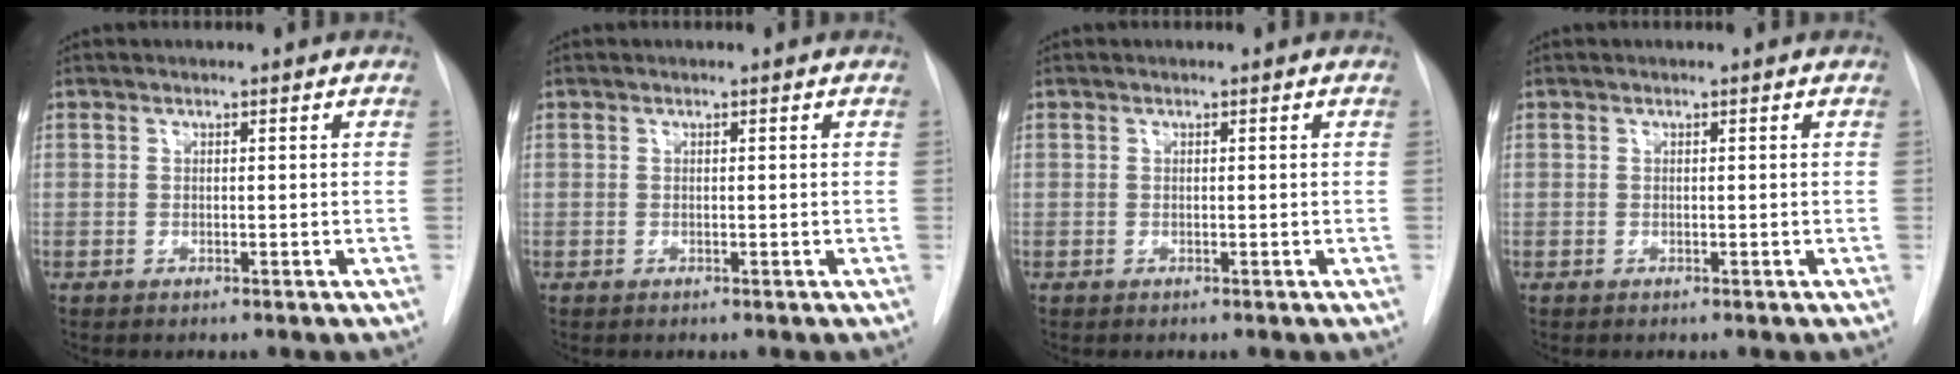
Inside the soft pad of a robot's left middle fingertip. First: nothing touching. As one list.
[{"total": 0.0}, {"total": 0.0}, {"total": 0.0}]